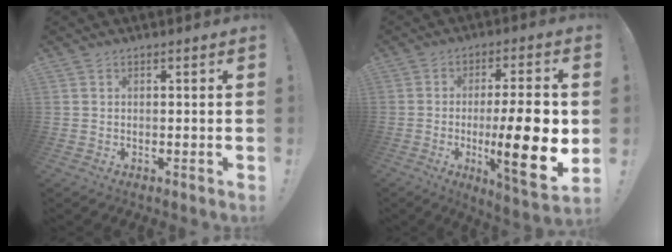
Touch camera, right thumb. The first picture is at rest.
{"total": 19.2, "force": [-2.7, 3.7, 18.7], "torque": [-0.279, -0.006, -0.035]}